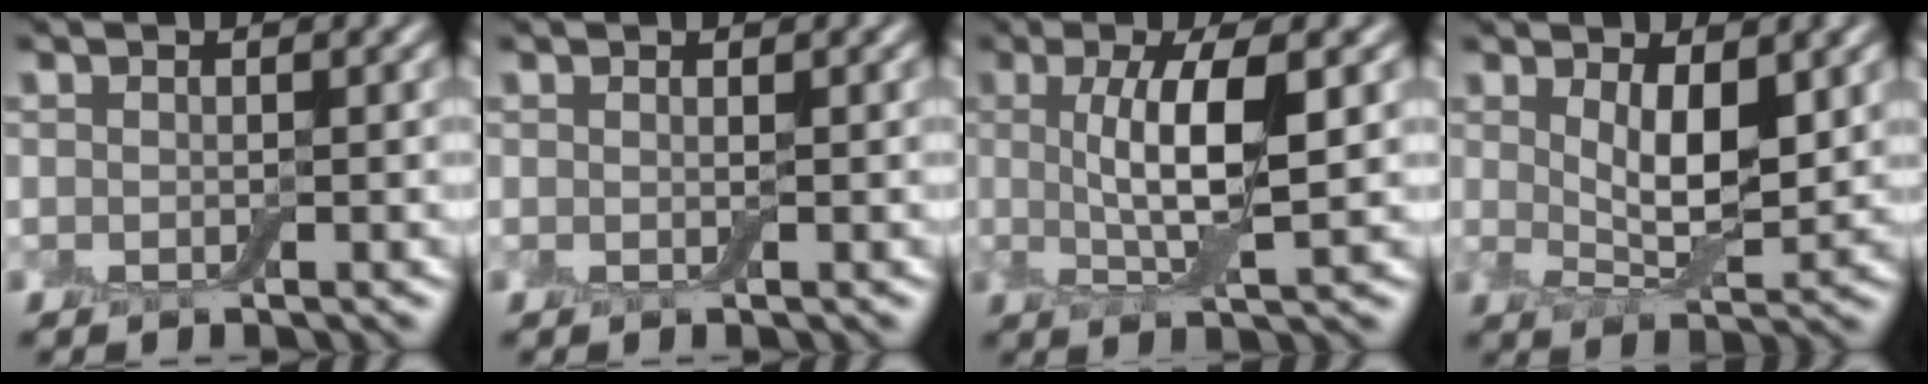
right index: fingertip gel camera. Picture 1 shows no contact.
{"total": 0.6, "force": [0.2, 0.0, 0.5], "torque": [-0.011, -0.002, 0.001]}
{"total": 6.9, "force": [1.0, 1.7, 6.6], "torque": [-0.119, 0.001, 0.015]}
{"total": 4.9, "force": [1.4, 1.7, 4.3], "torque": [-0.082, -0.009, 0.029]}